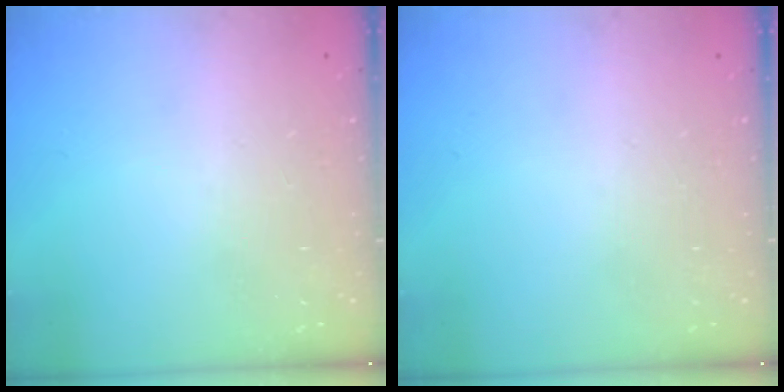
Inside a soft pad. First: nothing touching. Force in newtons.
{"total": 0.0}